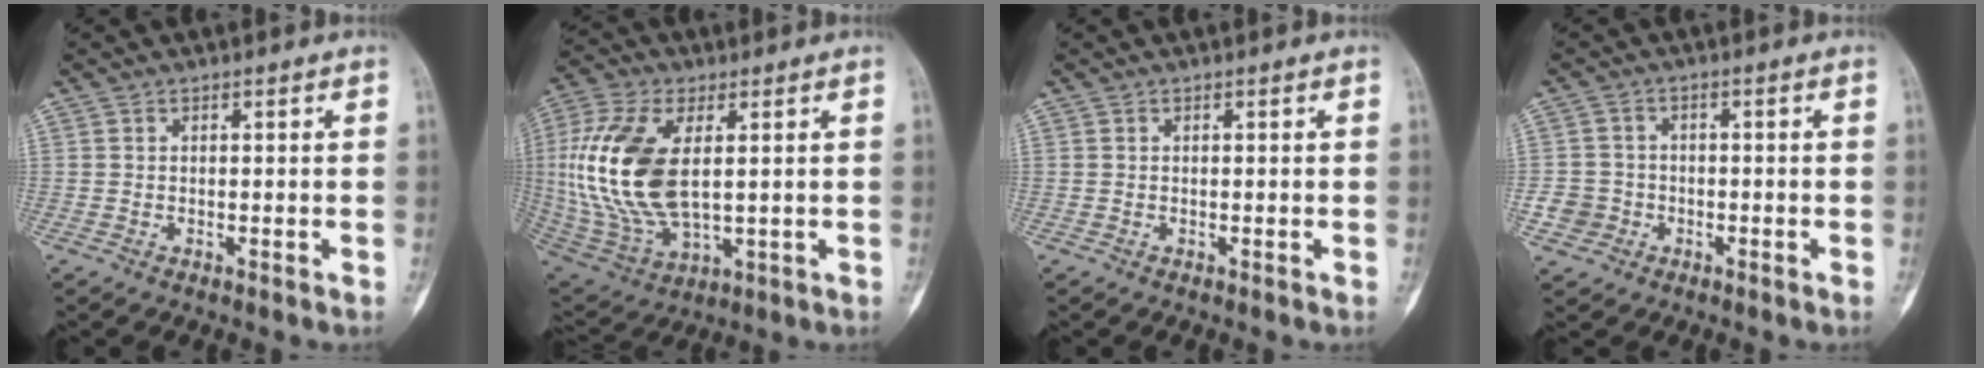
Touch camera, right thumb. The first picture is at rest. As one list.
[{"total": 20.0, "force": [2.5, 10.7, 16.7], "torque": [-0.361, -0.014, 0.056]}, {"total": 0.0}, {"total": 4.1, "force": [-1.6, 3.8, 0.5], "torque": [0.014, 0.014, -0.032]}]